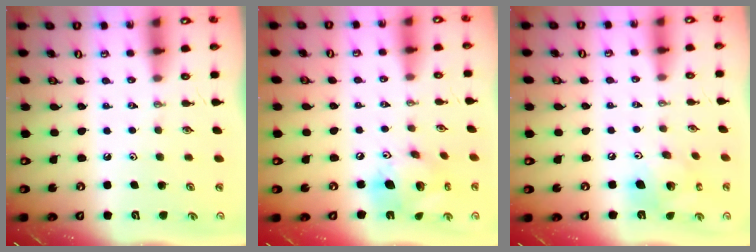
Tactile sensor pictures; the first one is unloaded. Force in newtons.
{"total": 15.1, "press": 14.8, "slide": 3.1}
{"total": 14.3, "press": 14.2, "slide": 1.7}